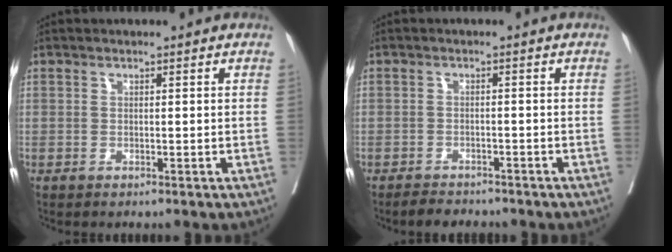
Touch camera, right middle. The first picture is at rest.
{"total": 3.4, "force": [-3.1, 1.1, 0.8], "torque": [-0.016, -0.005, -0.048]}